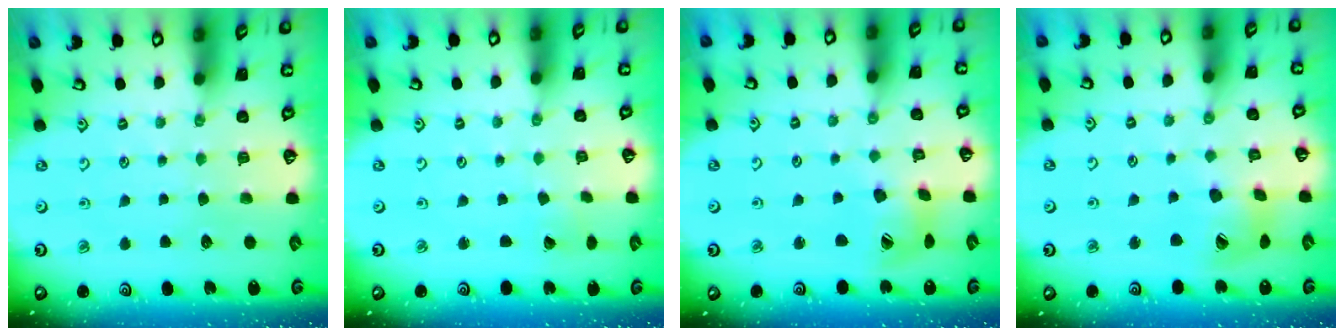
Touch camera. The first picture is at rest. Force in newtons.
{"total": 0.5, "press": 0.5, "slide": 0.0}
{"total": 10.8, "press": 10.8, "slide": 1.2}
{"total": 14.7, "press": 14.5, "slide": 2.1}